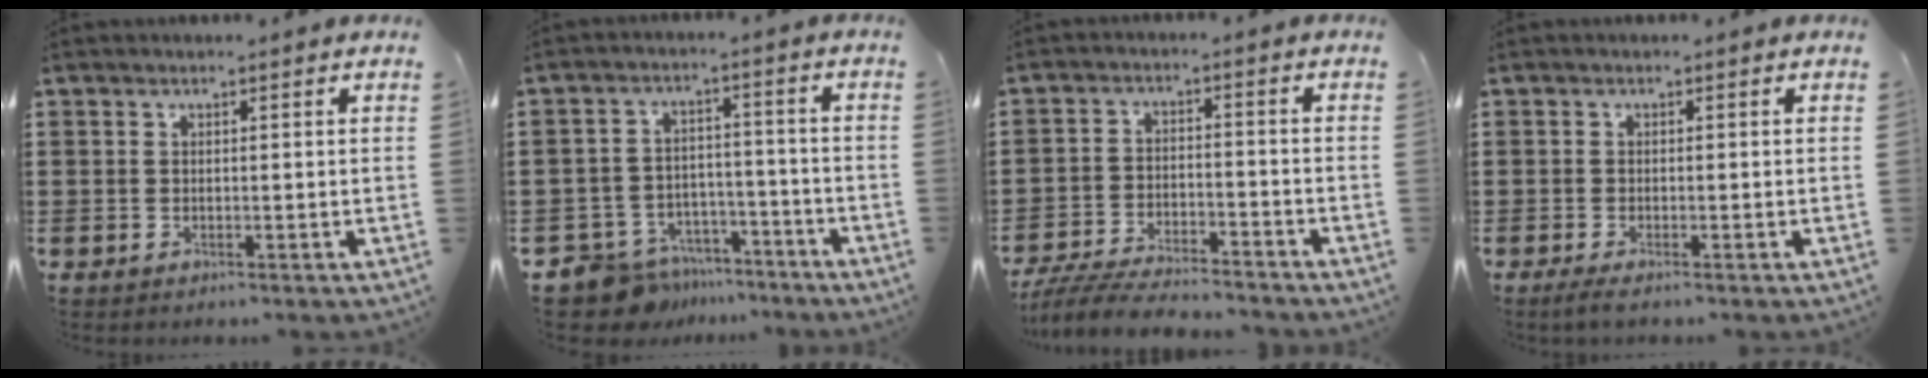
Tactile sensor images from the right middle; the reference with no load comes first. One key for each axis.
{"total": 8.1, "fx": -7.8, "fy": 2.3, "fz": 1.0, "tx": -0.036, "ty": 0.018, "tz": -0.158}
{"total": 6.4, "fx": -6.1, "fy": 0.6, "fz": 1.8, "tx": -0.034, "ty": 0.003, "tz": -0.119}
{"total": 1.0, "fx": -0.6, "fy": 0.1, "fz": 0.8, "tx": -0.013, "ty": -0.004, "tz": -0.010}